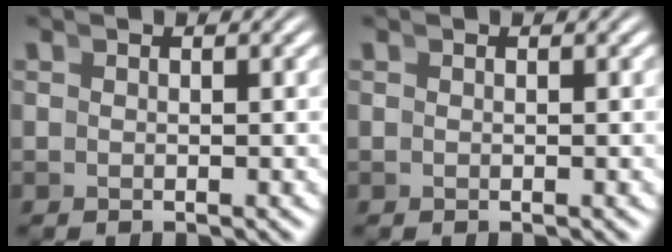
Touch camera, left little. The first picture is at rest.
{"total": 0.0}